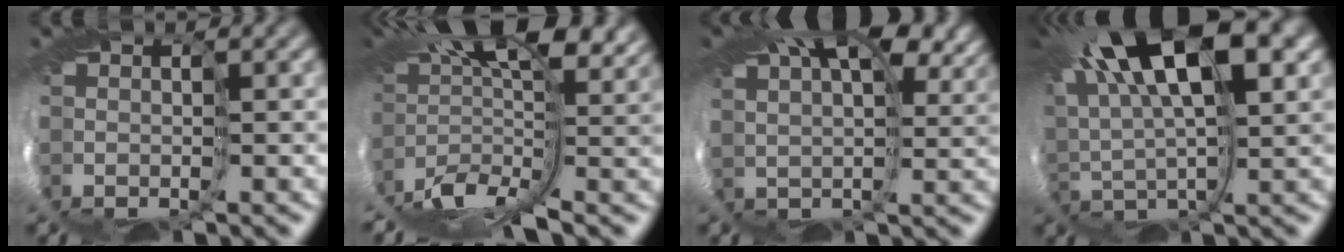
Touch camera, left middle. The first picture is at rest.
{"total": 10.5, "force": [0.5, 4.0, 9.7], "torque": [-0.182, 0.003, 0.007]}
{"total": 10.9, "force": [6.9, 4.4, 7.2], "torque": [-0.110, 0.044, 0.093]}
{"total": 12.6, "force": [6.6, 3.7, 10.1], "torque": [-0.190, 0.046, 0.095]}